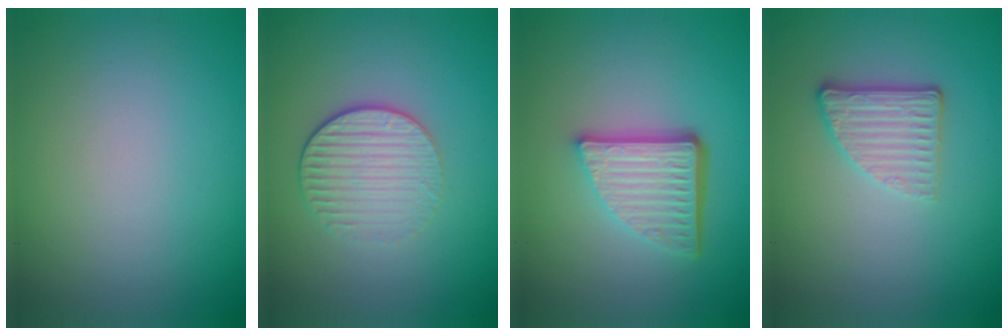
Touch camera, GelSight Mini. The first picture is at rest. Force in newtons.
{"total": 3.3, "press": 2.7, "slide": 1.9}
{"total": 5.7, "press": 3.8, "slide": 4.2}
{"total": 2.7, "press": 2.3, "slide": 1.4}